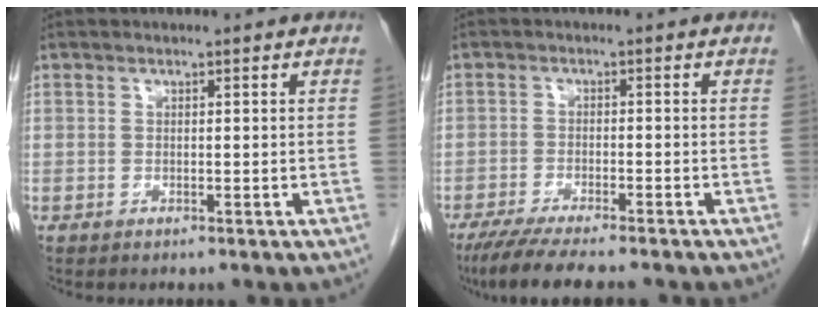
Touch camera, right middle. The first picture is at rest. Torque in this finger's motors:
{"motor_torque": [0.25, -0.07, 0.12, 0.05]}